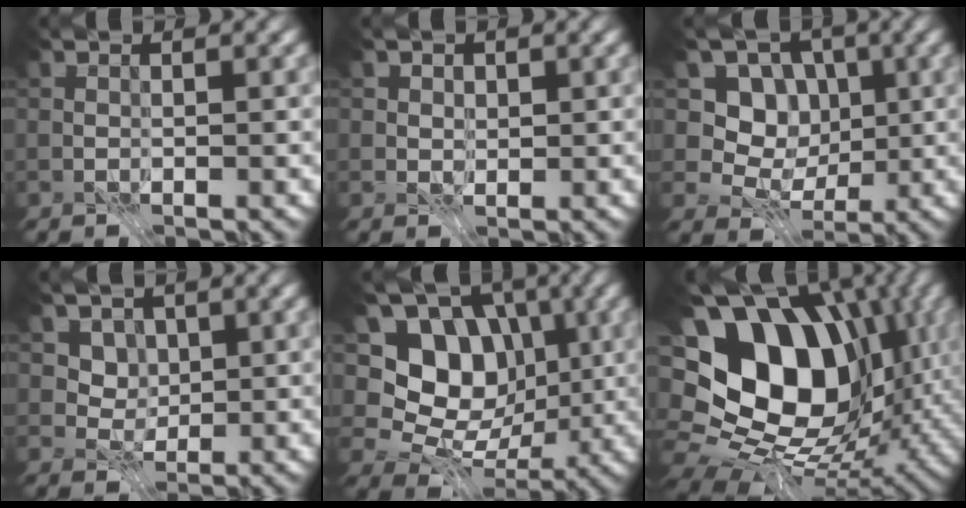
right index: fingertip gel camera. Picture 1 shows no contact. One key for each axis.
{"total": 2.4, "fx": 1.1, "fy": 1.8, "fz": 1.1, "tx": -0.026, "ty": -0.001, "tz": 0.019}
{"total": 6.2, "fx": 1.2, "fy": 5.4, "fz": 2.9, "tx": -0.036, "ty": 0.001, "tz": 0.001}
{"total": 4.6, "fx": 1.8, "fy": 3.7, "fz": 2.0, "tx": -0.040, "ty": -0.014, "tz": 0.034}
{"total": 9.9, "fx": 1.2, "fy": 8.1, "fz": 5.6, "tx": -0.084, "ty": 0.011, "tz": 0.001}
{"total": 18.6, "fx": 3.1, "fy": 13.4, "fz": 12.4, "tx": -0.184, "ty": 0.019, "tz": 0.067}